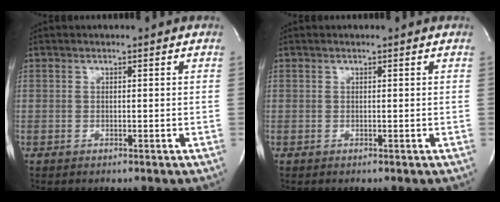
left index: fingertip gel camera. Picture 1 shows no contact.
{"total": 0.0}